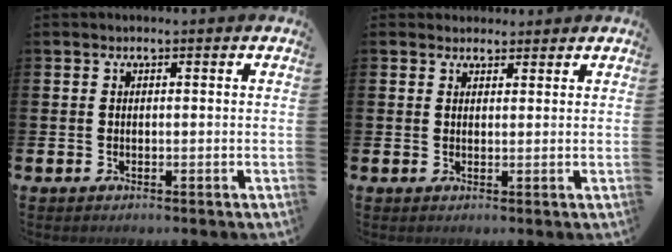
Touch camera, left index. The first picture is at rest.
{"total": 2.3, "force": [2.1, 0.9, -0.1], "torque": [0.008, -0.005, 0.039]}